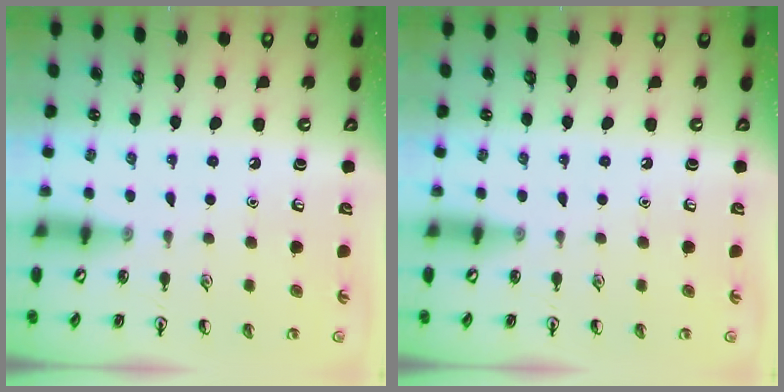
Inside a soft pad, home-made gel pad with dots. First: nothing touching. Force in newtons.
{"total": 0.0}